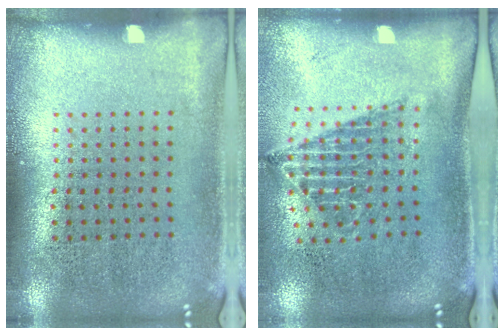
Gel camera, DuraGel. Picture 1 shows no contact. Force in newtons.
{"total": 1.5, "press": 1.1, "slide": 0.9}